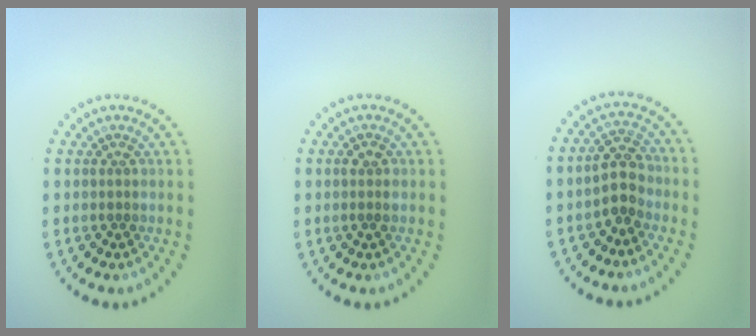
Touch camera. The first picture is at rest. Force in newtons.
{"total": 1.1, "press": 1.0, "slide": 0.4}
{"total": 2.8, "press": 2.6, "slide": 1.0}